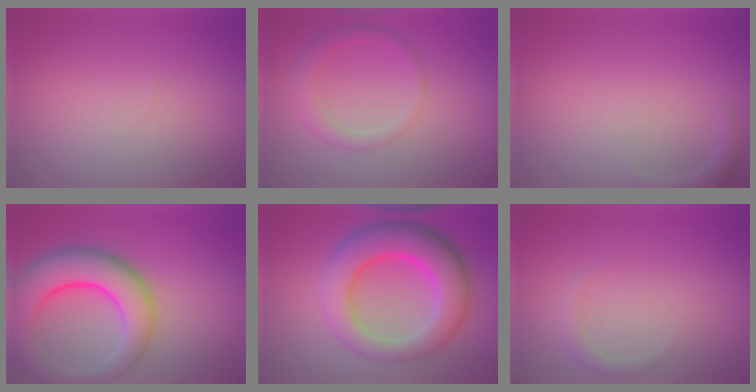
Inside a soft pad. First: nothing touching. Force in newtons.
{"total": 2.3, "press": 2.3, "slide": 0.1}
{"total": 1.2, "press": 1.2, "slide": 0.2}
{"total": 8.9, "press": 8.9, "slide": 0.4}
{"total": 8.9, "press": 8.9, "slide": 0.1}
{"total": 1.2, "press": 1.2, "slide": 0.0}